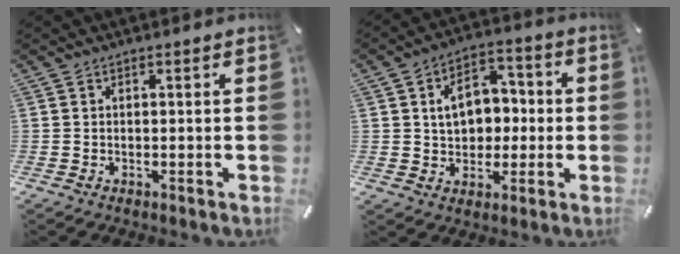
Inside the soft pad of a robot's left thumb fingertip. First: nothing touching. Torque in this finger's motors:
{"motor_torque": [0.27, 0.35, 0.56, 0.36, 0.10]}